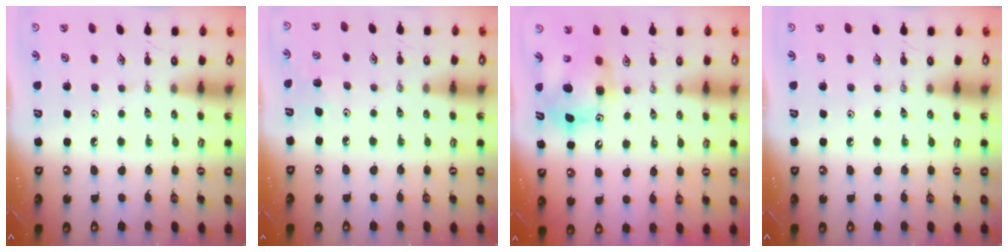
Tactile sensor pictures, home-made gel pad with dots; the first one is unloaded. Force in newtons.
{"total": 5.5, "press": 5.4, "slide": 1.3}
{"total": 8.9, "press": 8.9, "slide": 0.7}
{"total": 0.0}